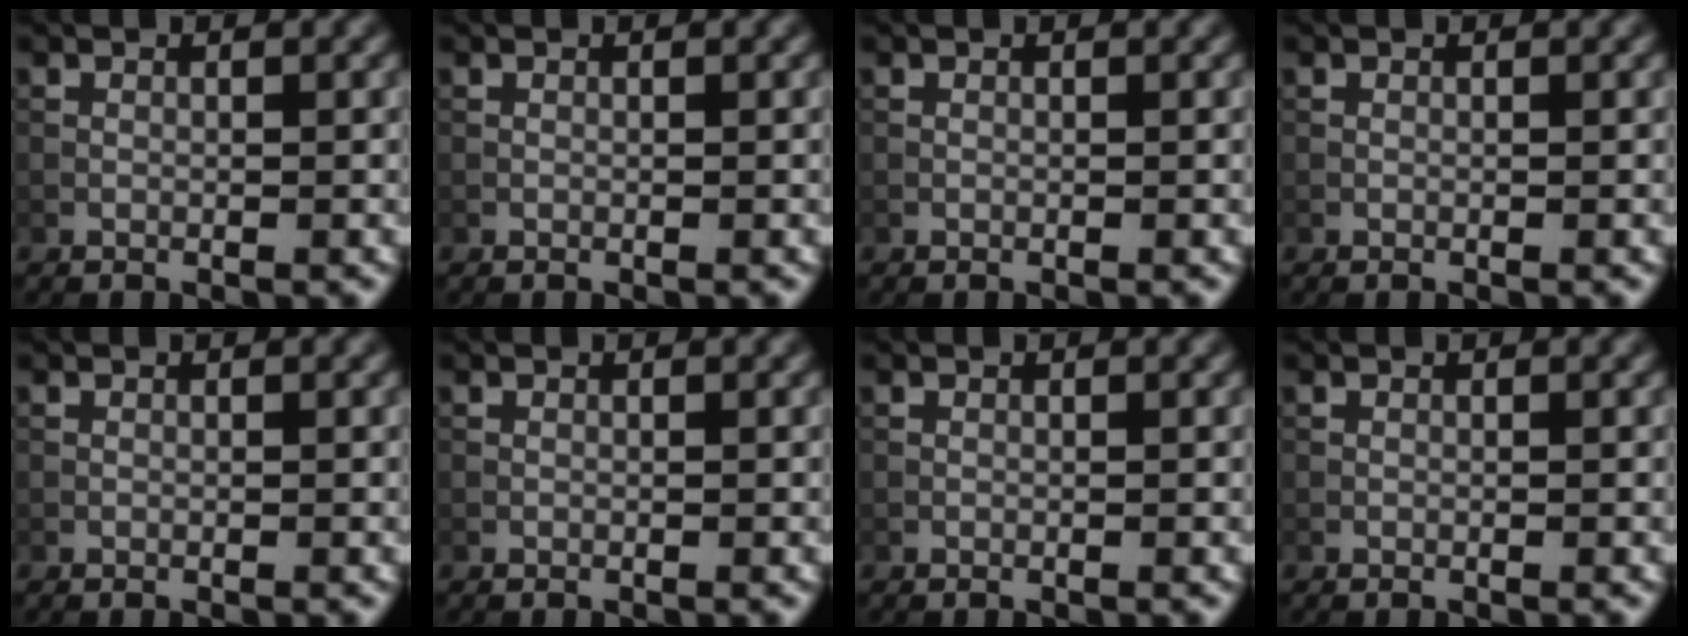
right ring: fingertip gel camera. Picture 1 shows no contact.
{"total": 0.0}
{"total": 0.0}
{"total": 0.0}
{"total": 0.0}
{"total": 0.0}
{"total": 0.0}
{"total": 0.0}